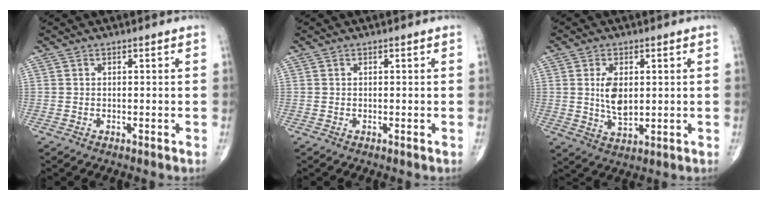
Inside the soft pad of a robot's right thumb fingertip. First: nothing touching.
{"total": 0.0}
{"total": 6.4, "force": [1.0, 3.5, 5.3], "torque": [-0.090, -0.013, 0.023]}